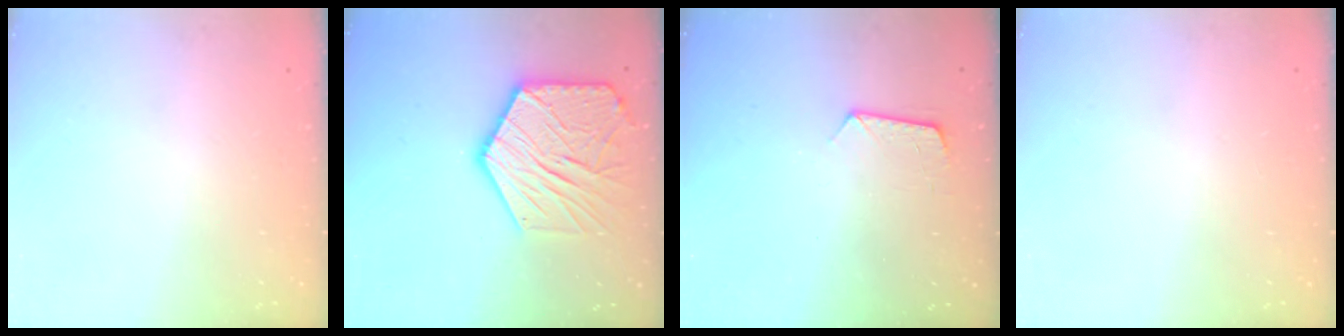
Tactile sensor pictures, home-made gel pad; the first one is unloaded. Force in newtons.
{"total": 18.9, "press": 18.8, "slide": 1.8}
{"total": 8.1, "press": 8.0, "slide": 0.7}
{"total": 0.0}